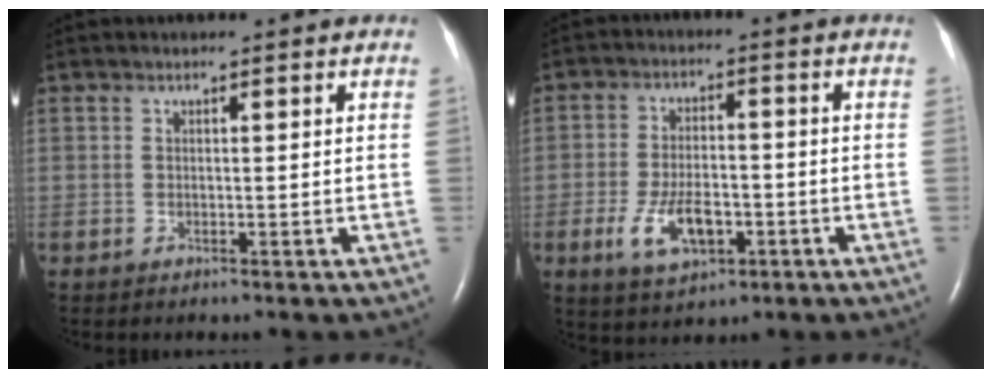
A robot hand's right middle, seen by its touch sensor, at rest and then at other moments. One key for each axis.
{"total": 7.6, "fx": -2.8, "fy": 3.6, "fz": 6.1, "tx": -0.120, "ty": -0.003, "tz": -0.044}